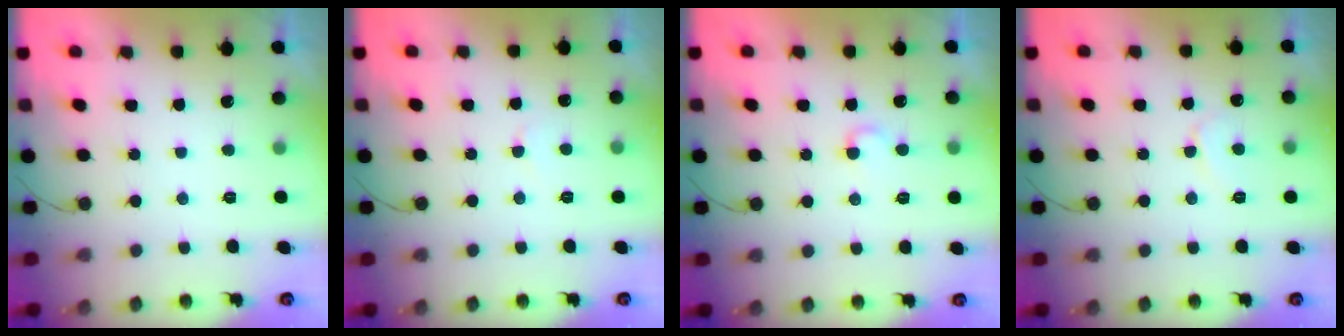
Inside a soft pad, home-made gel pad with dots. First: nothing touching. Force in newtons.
{"total": 2.4, "press": 2.4, "slide": 0.2}
{"total": 4.0, "press": 3.9, "slide": 0.4}
{"total": 4.7, "press": 4.7, "slide": 0.4}